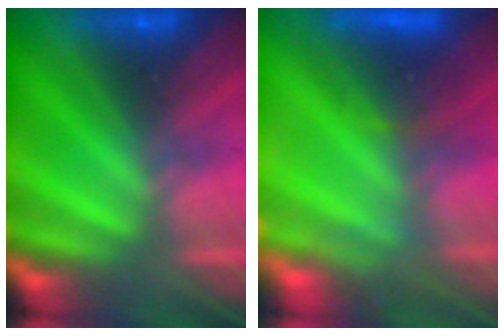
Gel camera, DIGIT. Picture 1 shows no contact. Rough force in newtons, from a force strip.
{"total": 5.3}